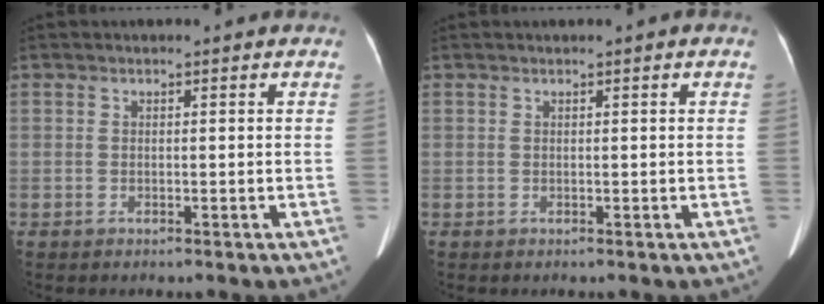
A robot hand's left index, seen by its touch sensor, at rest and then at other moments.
{"total": 0.0}